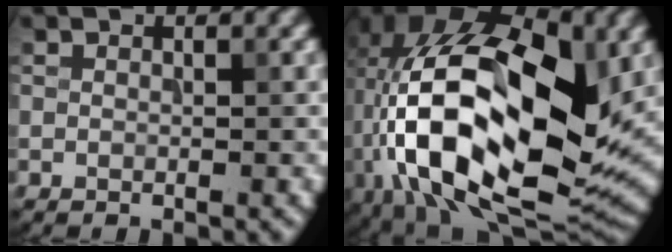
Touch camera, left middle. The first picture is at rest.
{"total": 18.7, "force": [-0.7, 10.4, 15.5], "torque": [-0.280, 0.001, -0.013]}